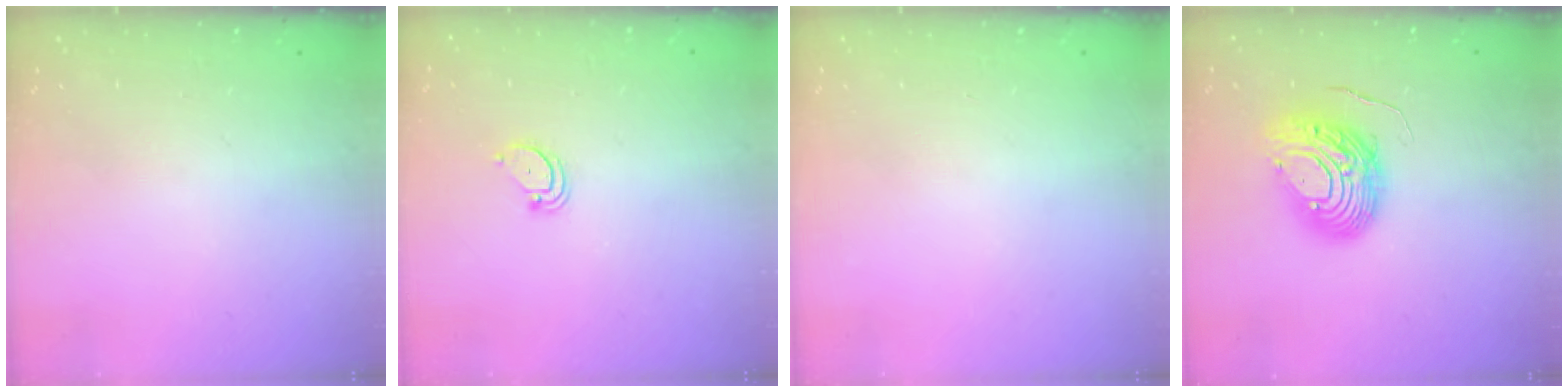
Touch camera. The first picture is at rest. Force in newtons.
{"total": 2.7, "press": 2.7, "slide": 0.2}
{"total": 0.0}
{"total": 10.5, "press": 10.5, "slide": 0.9}